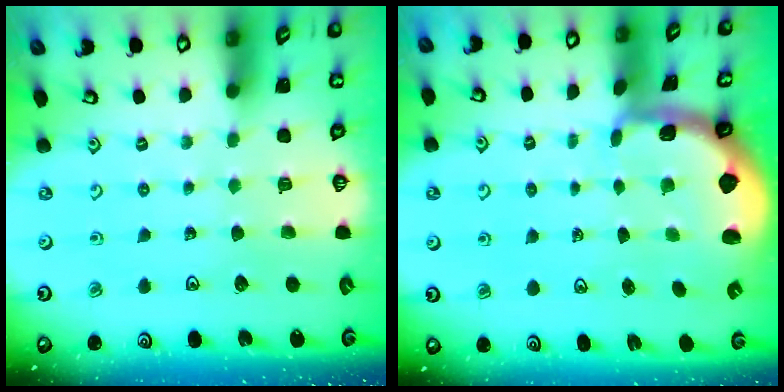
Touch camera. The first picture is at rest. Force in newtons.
{"total": 1.0, "press": 0.9, "slide": 0.4}